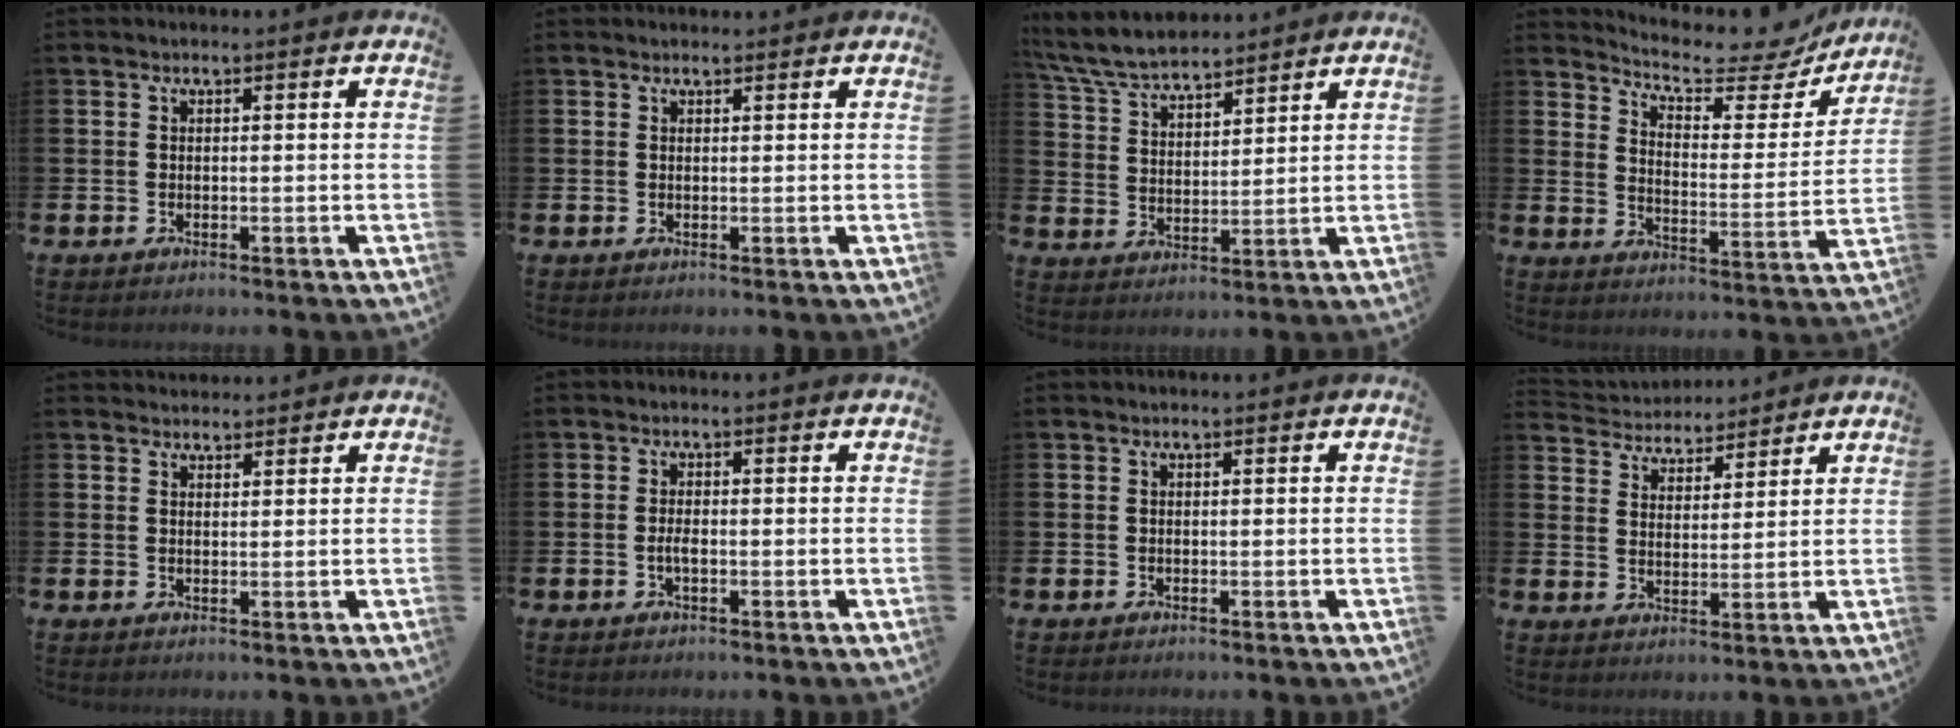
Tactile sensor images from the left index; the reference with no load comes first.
{"total": 0.9, "force": [0.8, 0.3, 0.1], "torque": [0.007, -0.001, 0.013]}
{"total": 7.1, "force": [6.7, 1.5, 1.8], "torque": [-0.065, -0.023, 0.124]}
{"total": 7.3, "force": [6.7, 2.1, 2.2], "torque": [-0.057, -0.056, 0.108]}
{"total": 2.2, "force": [2.2, 0.6, 0.0], "torque": [0.005, -0.009, 0.038]}
{"total": 1.4, "force": [-0.4, 0.5, 1.3], "torque": [-0.021, 0.000, -0.009]}
{"total": 0.0}
{"total": 4.5, "force": [4.3, 1.1, -0.5], "torque": [-0.016, -0.028, 0.076]}